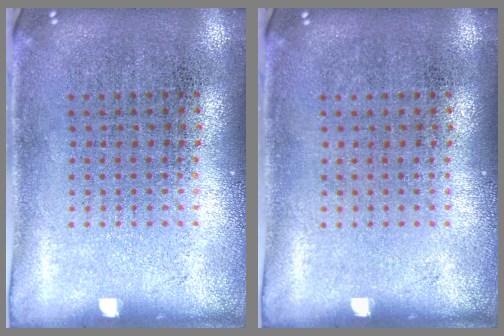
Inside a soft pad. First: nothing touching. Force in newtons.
{"total": 0.0}